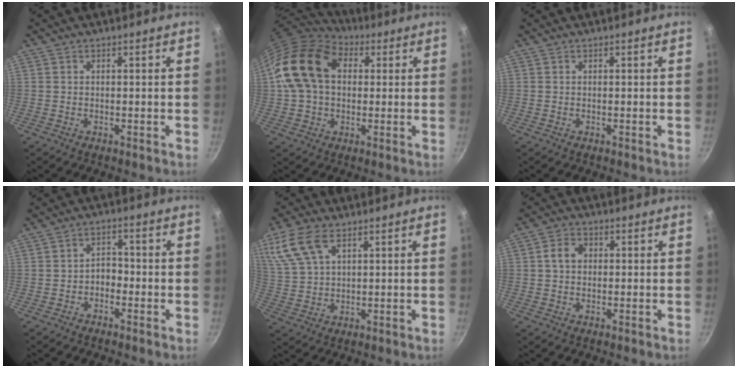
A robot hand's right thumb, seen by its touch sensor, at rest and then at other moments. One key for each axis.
{"total": 17.2, "fx": 3.0, "fy": 12.4, "fz": 11.5, "tx": -0.191, "ty": 0.027, "tz": 0.039}
{"total": 0.0}
{"total": 3.0, "fx": -1.4, "fy": 2.1, "fz": 1.7, "tx": -0.009, "ty": 0.020, "tz": -0.028}
{"total": 10.9, "fx": 5.7, "fy": 5.6, "fz": 7.4, "tx": -0.151, "ty": 0.002, "tz": 0.119}
{"total": 3.9, "fx": 0.5, "fy": 3.0, "fz": 2.4, "tx": -0.034, "ty": 0.010, "tz": 0.002}